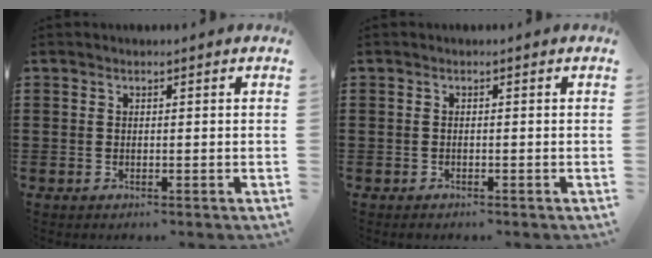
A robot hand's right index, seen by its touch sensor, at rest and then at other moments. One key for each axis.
{"total": 0.5, "fx": -0.3, "fy": 0.2, "fz": 0.3, "tx": -0.008, "ty": -0.001, "tz": -0.007}